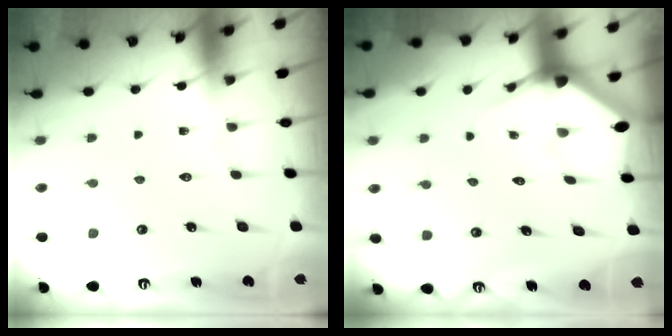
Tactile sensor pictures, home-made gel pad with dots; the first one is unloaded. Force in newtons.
{"total": 3.0, "press": 3.0, "slide": 0.1}